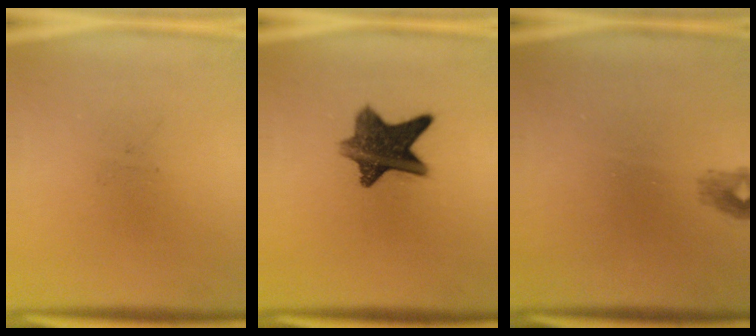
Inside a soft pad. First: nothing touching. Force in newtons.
{"total": 10.2}
{"total": 1.2}